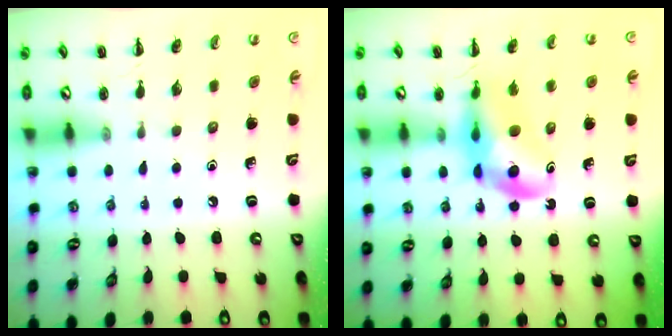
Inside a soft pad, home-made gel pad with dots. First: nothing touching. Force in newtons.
{"total": 11.3, "press": 10.9, "slide": 3.1}